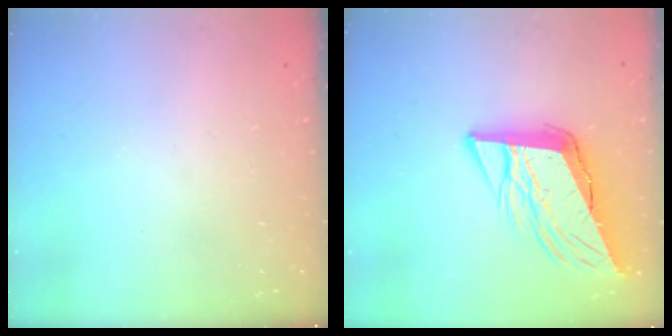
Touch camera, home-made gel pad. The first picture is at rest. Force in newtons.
{"total": 12.3, "press": 11.7, "slide": 3.6}